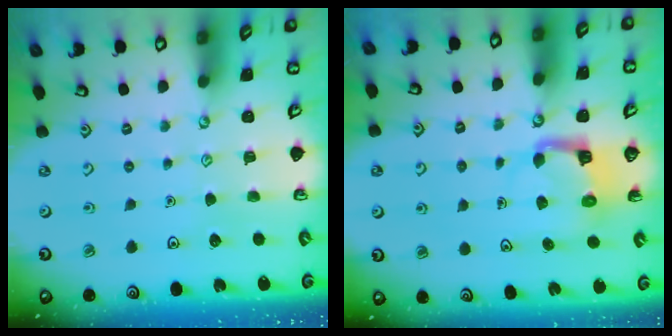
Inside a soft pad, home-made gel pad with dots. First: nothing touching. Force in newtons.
{"total": 4.6, "press": 4.5, "slide": 0.4}